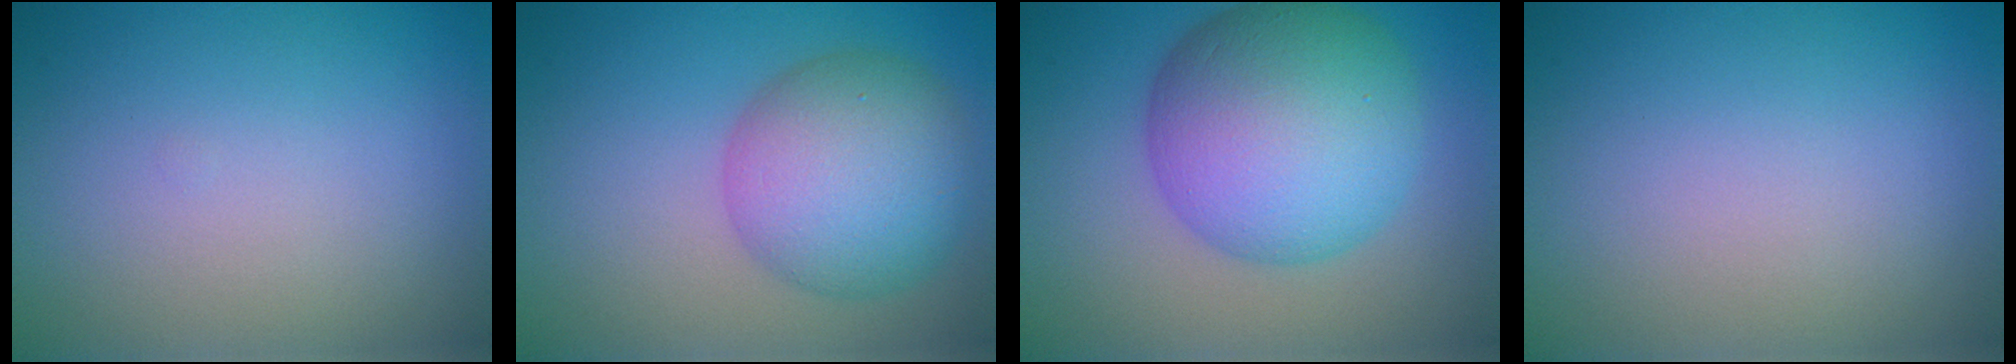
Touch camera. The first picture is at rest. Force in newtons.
{"total": 7.7, "press": 7.7, "slide": 0.3}
{"total": 10.9, "press": 10.9, "slide": 0.2}
{"total": 0.0}